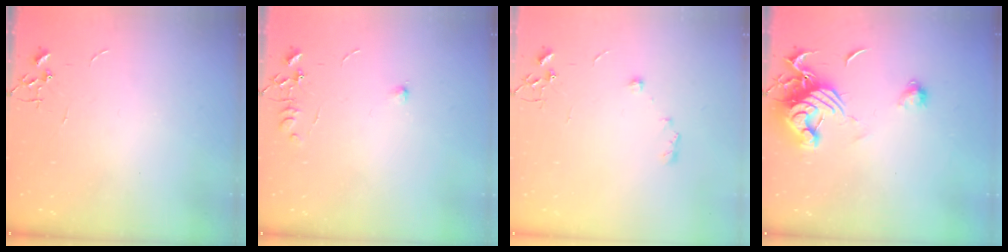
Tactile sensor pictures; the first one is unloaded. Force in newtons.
{"total": 5.8, "press": 5.8, "slide": 0.7}
{"total": 6.9, "press": 6.9, "slide": 0.7}
{"total": 12.7, "press": 12.6, "slide": 1.3}